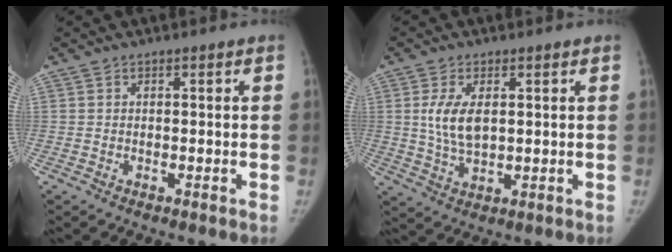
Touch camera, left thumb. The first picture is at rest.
{"total": 7.0, "force": [1.4, 3.6, 5.8], "torque": [-0.115, -0.012, 0.031]}